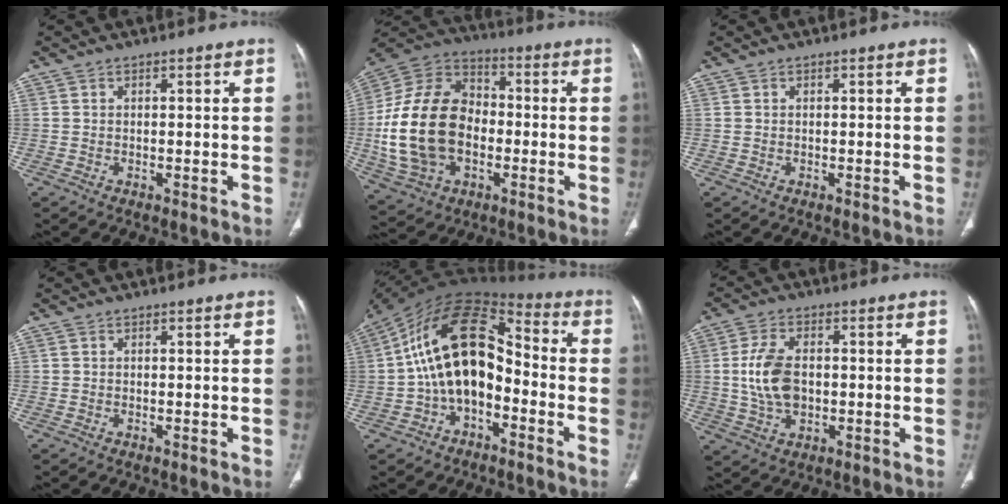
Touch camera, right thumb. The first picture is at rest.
{"total": 21.8, "force": [-2.8, 15.3, 15.3], "torque": [-0.294, 0.025, -0.045]}
{"total": 0.0}
{"total": 0.0}
{"total": 17.8, "force": [-2.7, 10.8, 13.9], "torque": [-0.218, 0.065, -0.052]}
{"total": 9.2, "force": [0.0, 5.8, 7.1], "torque": [-0.138, 0.004, 0.003]}